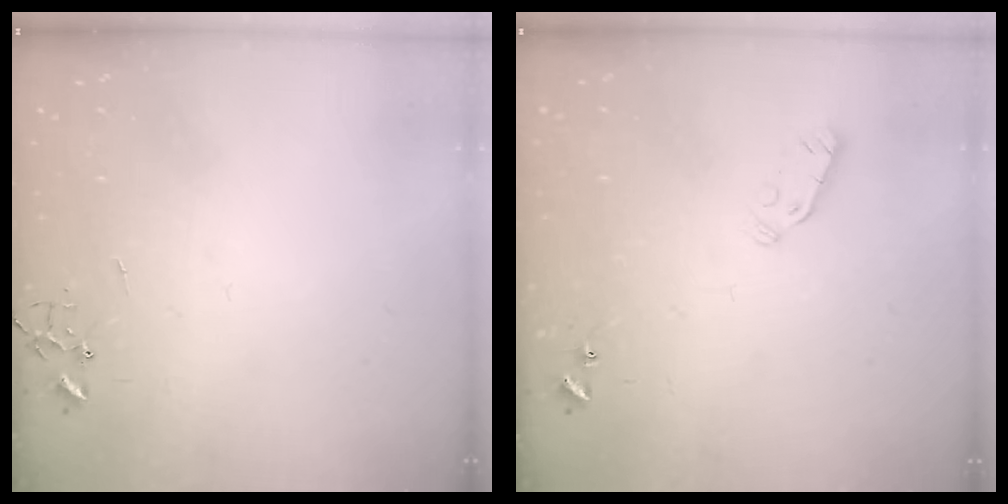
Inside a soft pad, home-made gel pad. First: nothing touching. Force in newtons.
{"total": 3.9, "press": 3.8, "slide": 0.9}